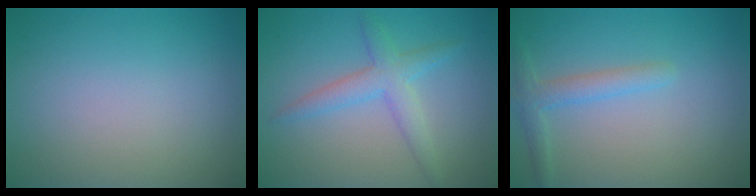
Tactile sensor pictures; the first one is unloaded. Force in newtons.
{"total": 3.1, "press": 3.1, "slide": 0.2}
{"total": 2.1, "press": 2.1, "slide": 0.2}